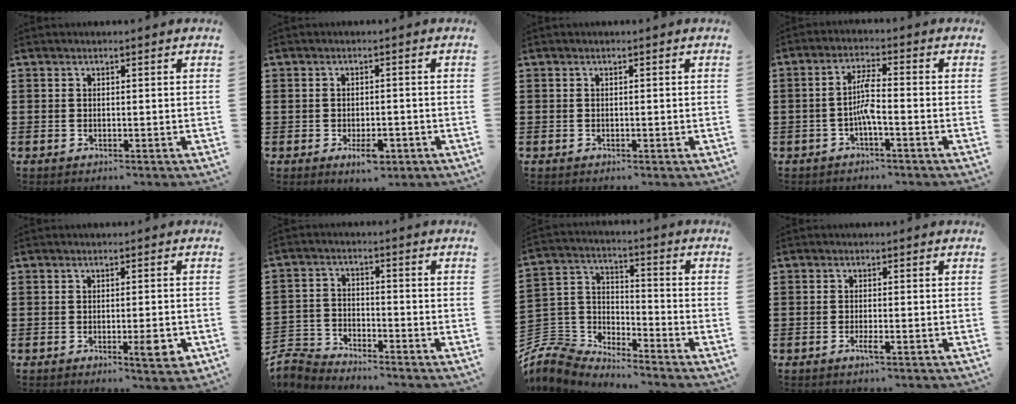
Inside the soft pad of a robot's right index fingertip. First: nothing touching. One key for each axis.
{"total": 3.8, "fx": -1.7, "fy": 1.9, "fz": 2.8, "tx": -0.045, "ty": 0.006, "tz": -0.029}
{"total": 0.0}
{"total": 4.4, "fx": -1.5, "fy": 0.8, "fz": 4.1, "tx": -0.090, "ty": 0.003, "tz": -0.034}
{"total": 3.9, "fx": -1.4, "fy": 0.5, "fz": 3.6, "tx": -0.064, "ty": -0.012, "tz": -0.022}
{"total": 4.4, "fx": -4.3, "fy": 0.8, "fz": 0.1, "tx": -0.028, "ty": -0.003, "tz": -0.098}
{"total": 5.5, "fx": -5.1, "fy": 1.9, "fz": 0.4, "tx": -0.053, "ty": -0.012, "tz": -0.117}
{"total": 1.9, "fx": -1.1, "fy": 0.2, "fz": 1.6, "tx": -0.034, "ty": -0.004, "tz": -0.021}